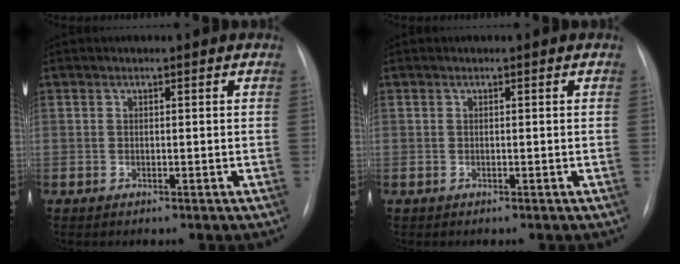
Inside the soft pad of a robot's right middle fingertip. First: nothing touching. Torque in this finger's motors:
{"motor_torque": [0.13, -0.10, 0.09, 0.02]}